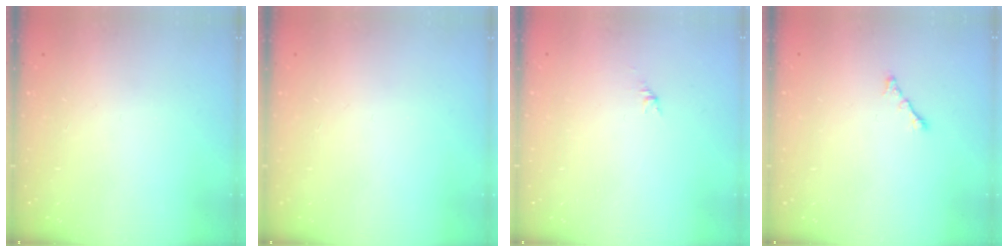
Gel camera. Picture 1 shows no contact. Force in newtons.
{"total": 0.0}
{"total": 1.7, "press": 1.6, "slide": 0.7}
{"total": 1.7, "press": 1.6, "slide": 0.6}